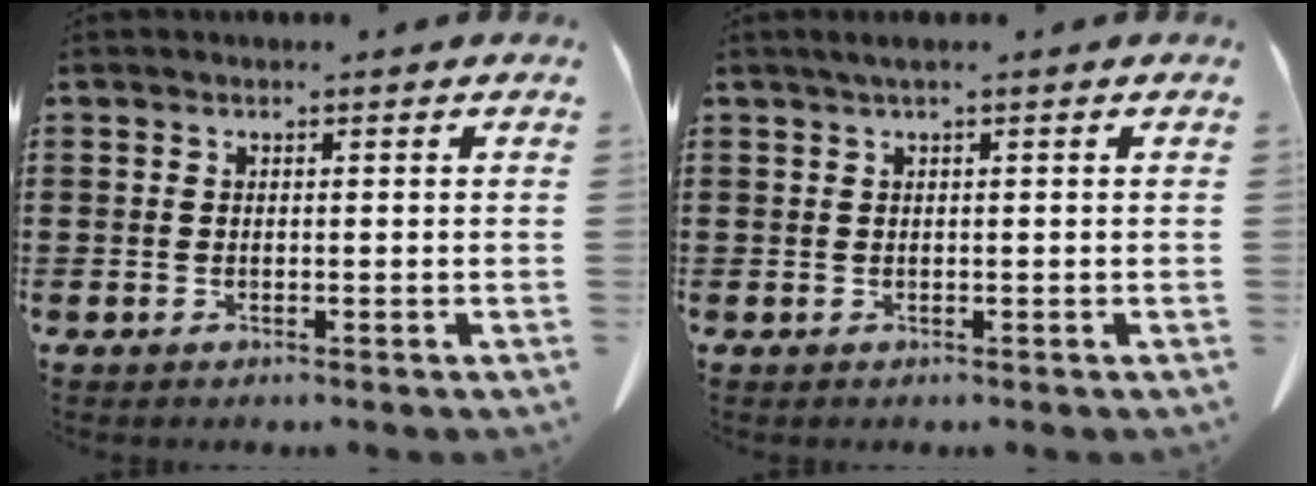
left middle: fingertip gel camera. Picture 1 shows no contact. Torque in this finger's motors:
{"motor_torque": [0.28, -0.26, 0.00, 0.03]}